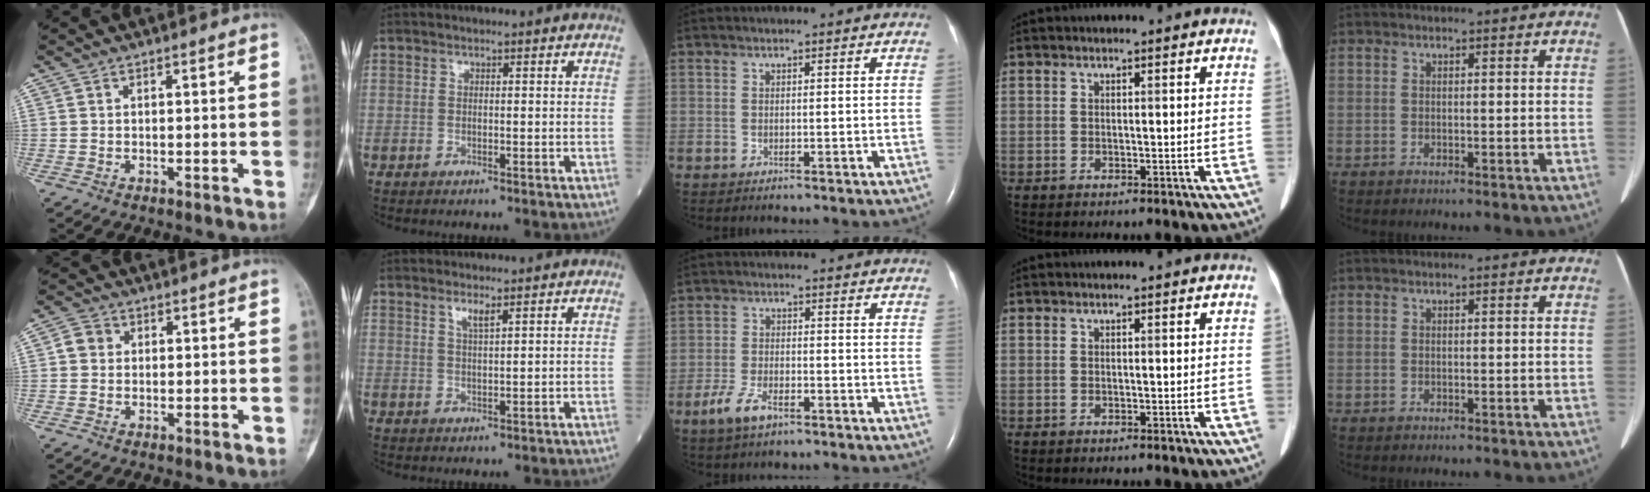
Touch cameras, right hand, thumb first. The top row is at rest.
{"thumb": {"total": 3.0, "force": [0.4, 2.7, 1.3], "torque": [-0.011, 0.007, 0.002]}, "index": {"total": 1.9, "force": [1.3, -0.1, 1.4], "torque": [-0.029, -0.003, 0.026]}, "middle": {"total": 4.9, "force": [-3.1, 1.8, 3.3], "torque": [-0.079, -0.004, -0.057]}}